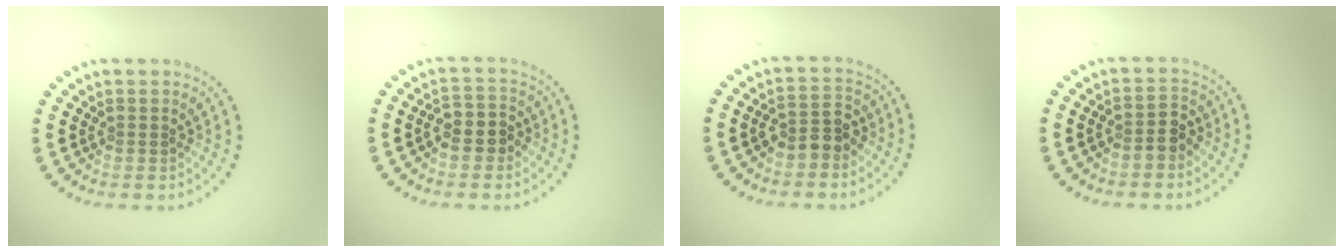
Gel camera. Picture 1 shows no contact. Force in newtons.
{"total": 2.6, "press": 2.4, "slide": 1.0}
{"total": 2.5, "press": 2.3, "slide": 0.9}
{"total": 2.0, "press": 1.8, "slide": 0.9}